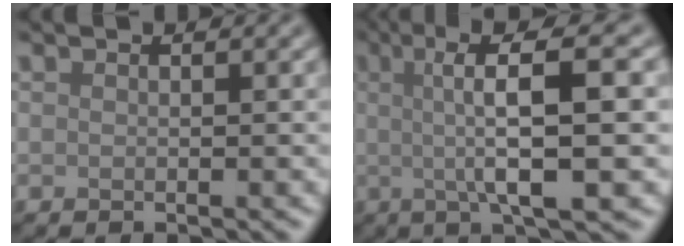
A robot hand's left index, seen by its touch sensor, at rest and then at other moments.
{"total": 9.8, "force": [0.8, 2.3, 9.5], "torque": [-0.130, 0.015, 0.008]}